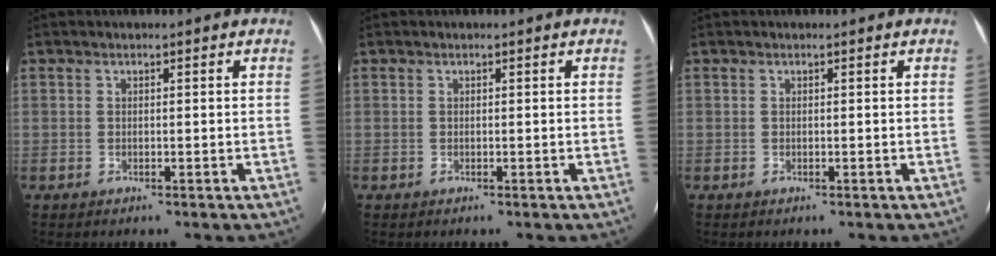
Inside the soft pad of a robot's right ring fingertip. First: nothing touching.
{"total": 0.0}
{"total": 0.0}